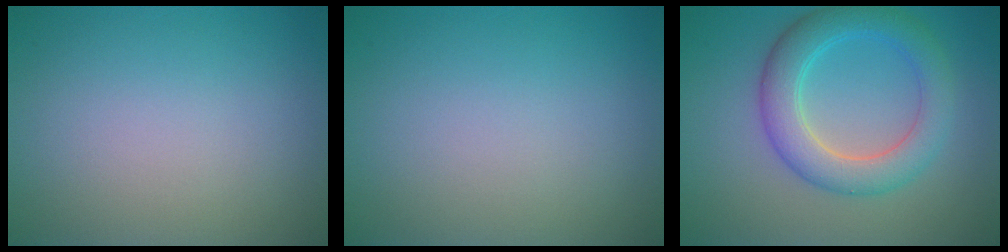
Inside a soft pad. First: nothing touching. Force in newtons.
{"total": 0.0}
{"total": 5.3, "press": 5.3, "slide": 0.1}